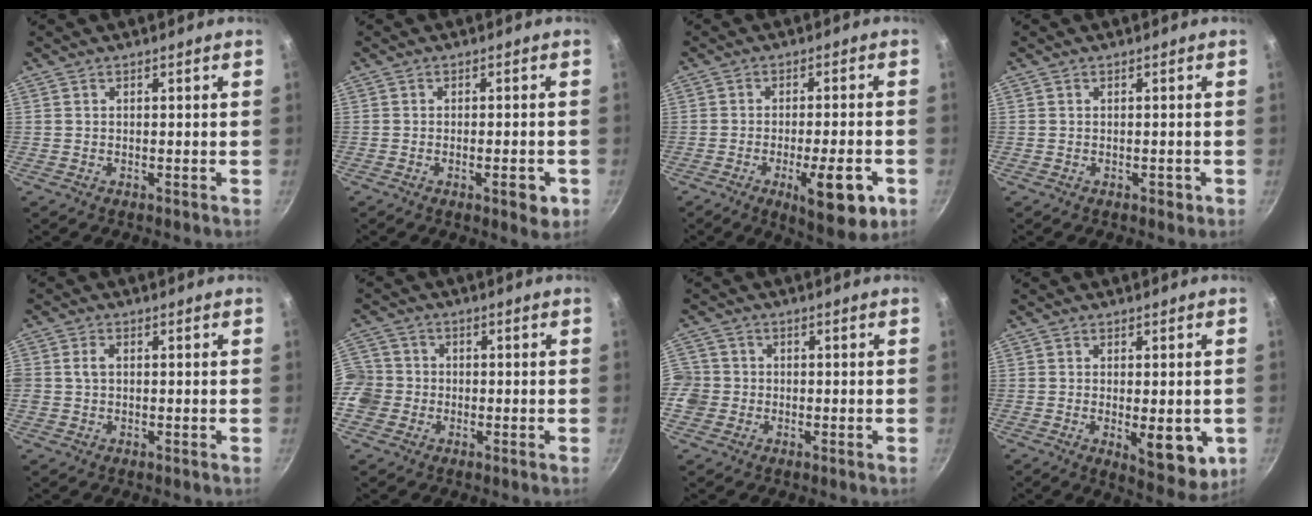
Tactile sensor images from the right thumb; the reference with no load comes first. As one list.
[{"total": 4.9, "force": [-2.0, 1.6, 4.2], "torque": [-0.046, 0.004, -0.027]}, {"total": 12.0, "force": [-4.6, 3.5, 10.5], "torque": [-0.129, 0.011, -0.060]}, {"total": 1.3, "force": [-0.5, 0.9, 0.7], "torque": [-0.004, 0.005, -0.007]}, {"total": 2.7, "force": [0.2, 1.9, 1.9], "torque": [-0.034, 0.009, 0.002]}, {"total": 8.9, "force": [-2.0, 8.1, 2.9], "torque": [-0.045, 0.027, -0.050]}, {"total": 6.4, "force": [-1.3, 6.0, 1.8], "torque": [-0.024, 0.017, -0.030]}, {"total": 10.7, "force": [-2.0, 4.6, 9.4], "torque": [-0.101, -0.013, -0.018]}]